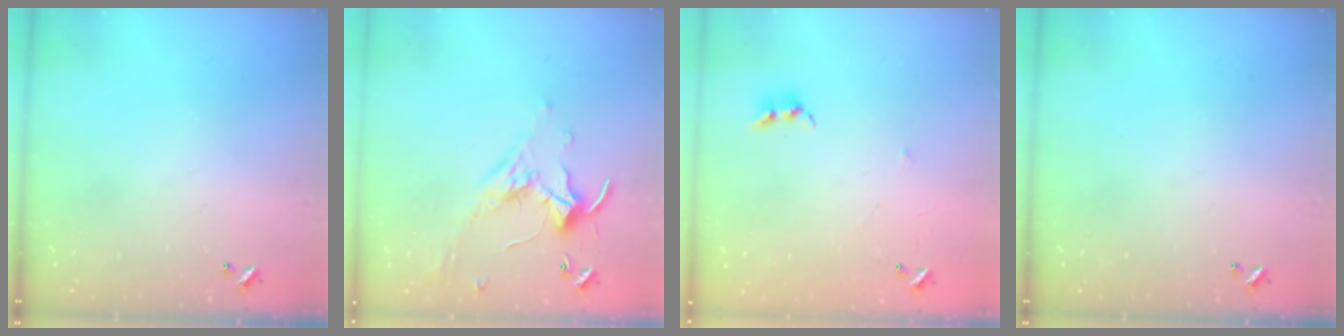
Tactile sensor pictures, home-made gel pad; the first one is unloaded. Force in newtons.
{"total": 0.0}
{"total": 5.1, "press": 5.0, "slide": 1.0}
{"total": 0.0}